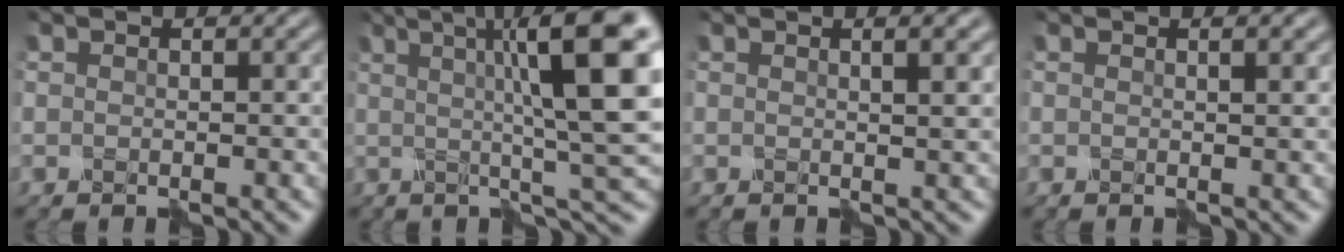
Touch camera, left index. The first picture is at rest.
{"total": 12.5, "force": [2.6, 2.5, 11.9], "torque": [-0.139, 0.002, 0.038]}
{"total": 3.3, "force": [1.2, 1.2, 2.9], "torque": [-0.021, 0.011, -0.009]}
{"total": 1.7, "force": [0.6, 0.6, 1.5], "torque": [-0.016, 0.000, -0.001]}